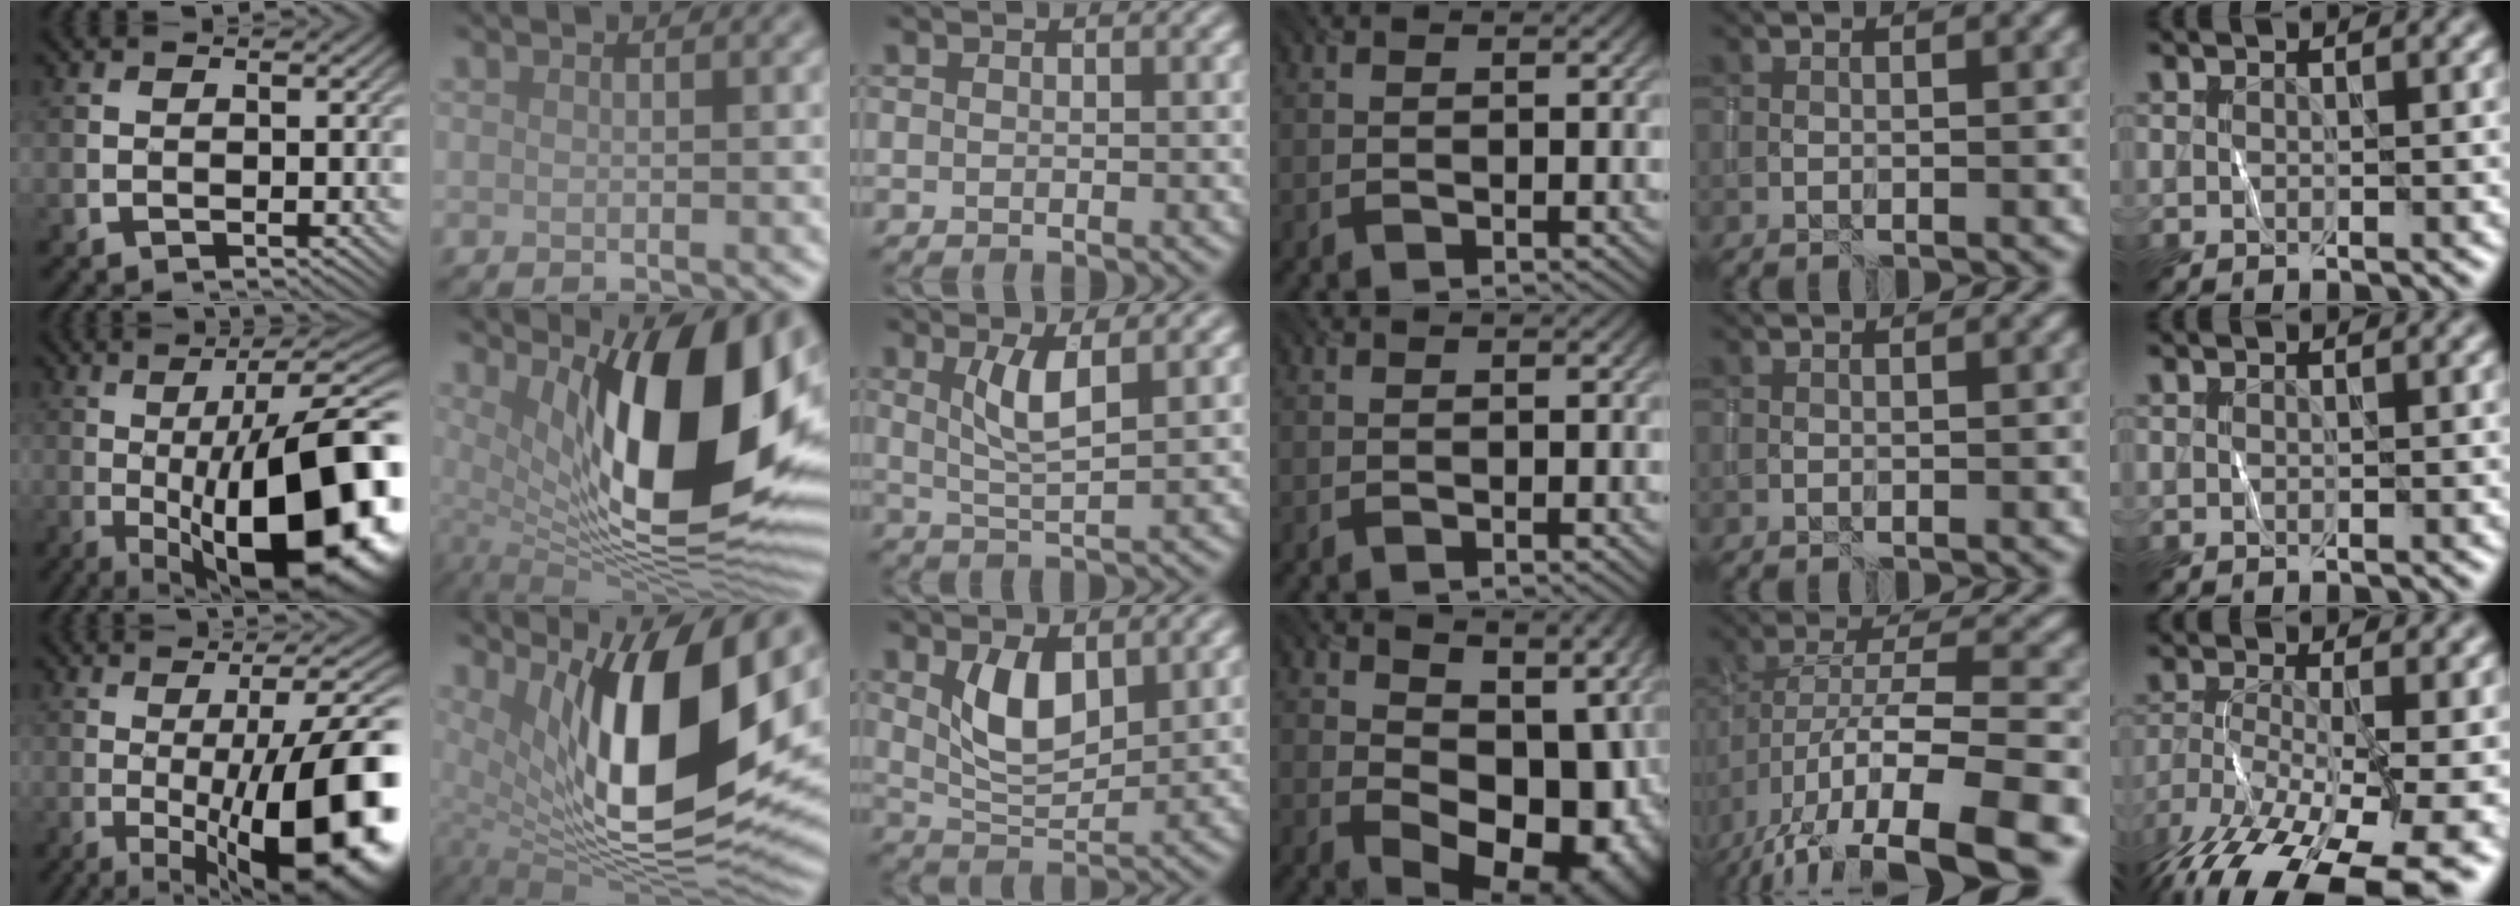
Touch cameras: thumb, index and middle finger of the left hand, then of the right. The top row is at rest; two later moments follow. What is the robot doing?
{"motion": "wrap", "object": "ribbon"}